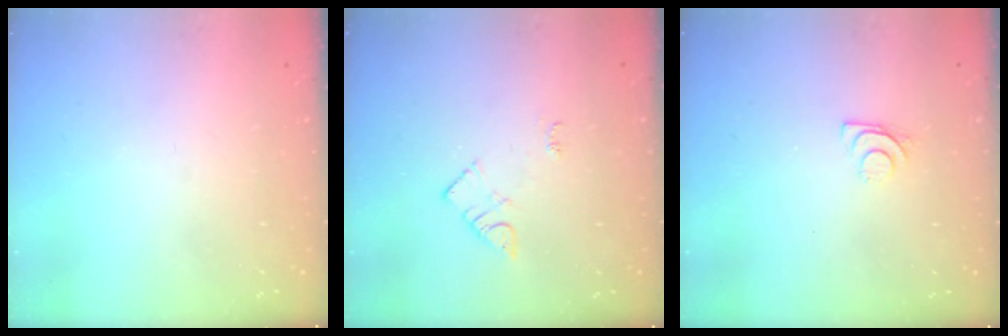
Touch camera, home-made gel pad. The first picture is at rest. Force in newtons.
{"total": 4.5, "press": 4.5, "slide": 0.6}
{"total": 6.5, "press": 6.5, "slide": 0.7}